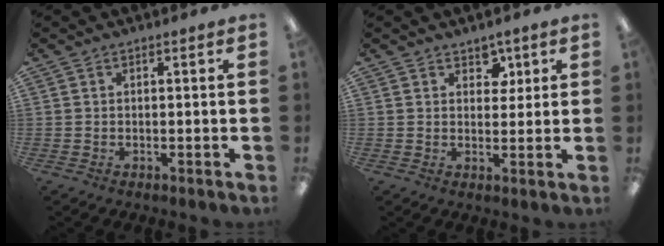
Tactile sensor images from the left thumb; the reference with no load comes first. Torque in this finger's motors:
{"motor_torque": [0.21, 0.26, -0.41, 0.17, 0.05]}